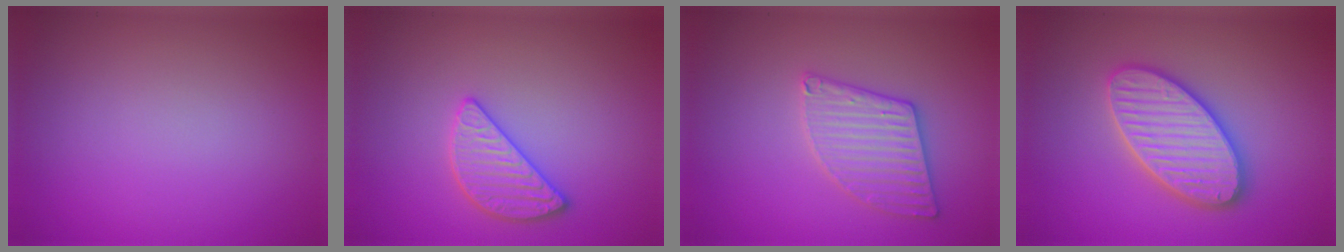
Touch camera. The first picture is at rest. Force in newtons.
{"total": 2.8, "press": 2.8, "slide": 0.3}
{"total": 3.2, "press": 3.2, "slide": 0.1}
{"total": 5.8, "press": 5.8, "slide": 0.6}